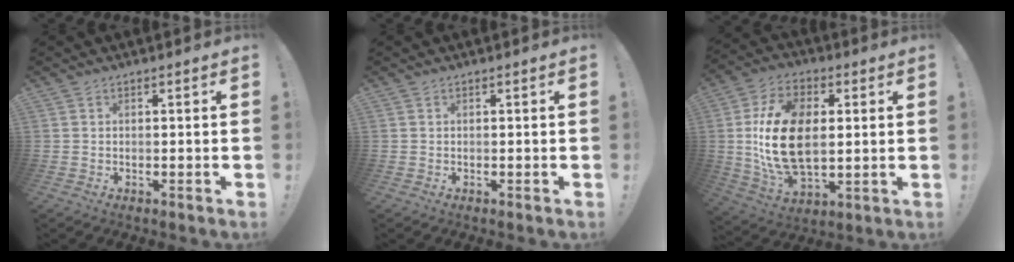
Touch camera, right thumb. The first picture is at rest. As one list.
[{"total": 0.0}, {"total": 20.6, "force": [1.5, 12.6, 16.2], "torque": [-0.314, 0.001, 0.030]}]